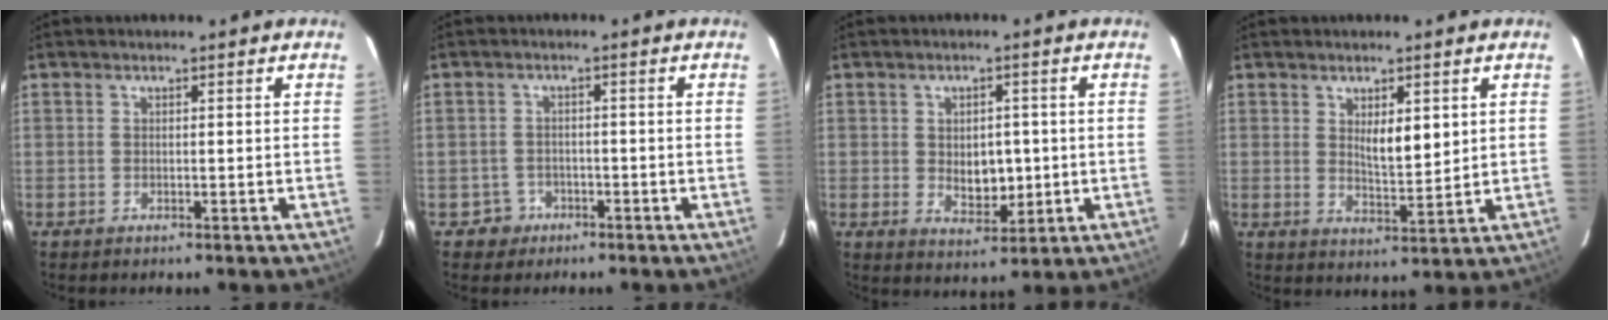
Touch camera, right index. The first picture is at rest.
{"total": 2.8, "force": [-1.4, 2.4, -0.4], "torque": [0.011, 0.013, -0.022]}
{"total": 5.4, "force": [0.0, 3.4, 4.2], "torque": [-0.058, -0.002, 0.013]}
{"total": 5.0, "force": [1.7, 1.5, 4.5], "torque": [-0.077, -0.009, 0.034]}